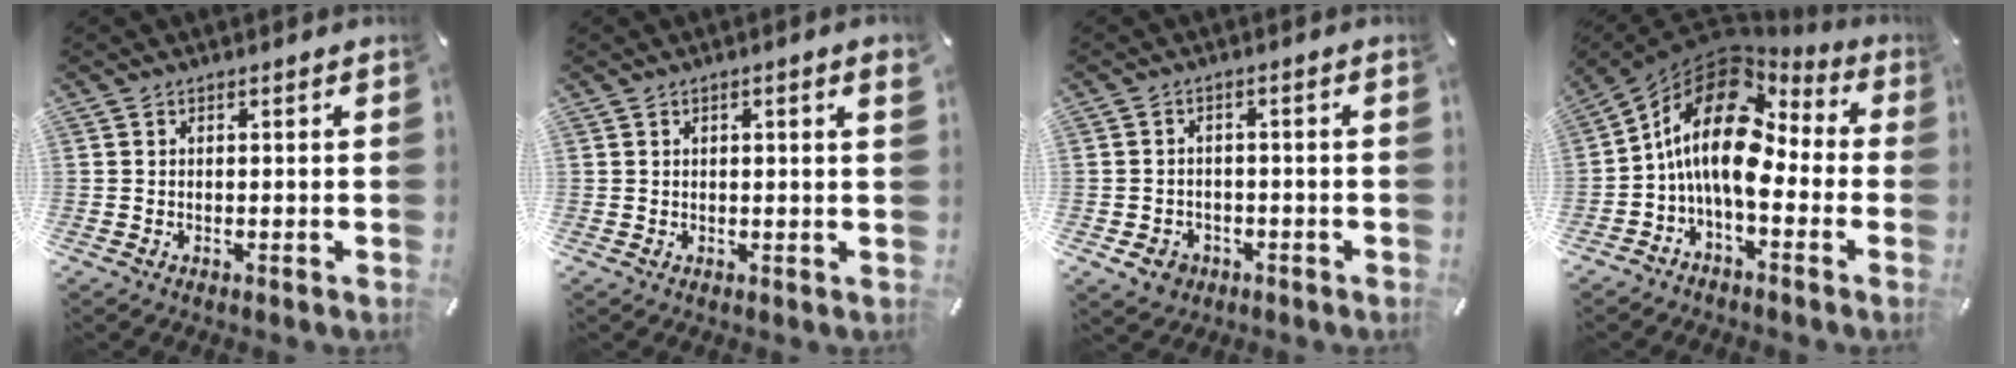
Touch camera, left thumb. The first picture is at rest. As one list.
[{"total": 1.8, "force": [0.6, 0.2, 1.6], "torque": [-0.030, 0.001, 0.010]}, {"total": 4.3, "force": [-2.1, 3.4, 1.4], "torque": [-0.027, 0.010, -0.039]}, {"total": 15.6, "force": [0.0, 9.0, 12.8], "torque": [-0.256, 0.003, -0.006]}]